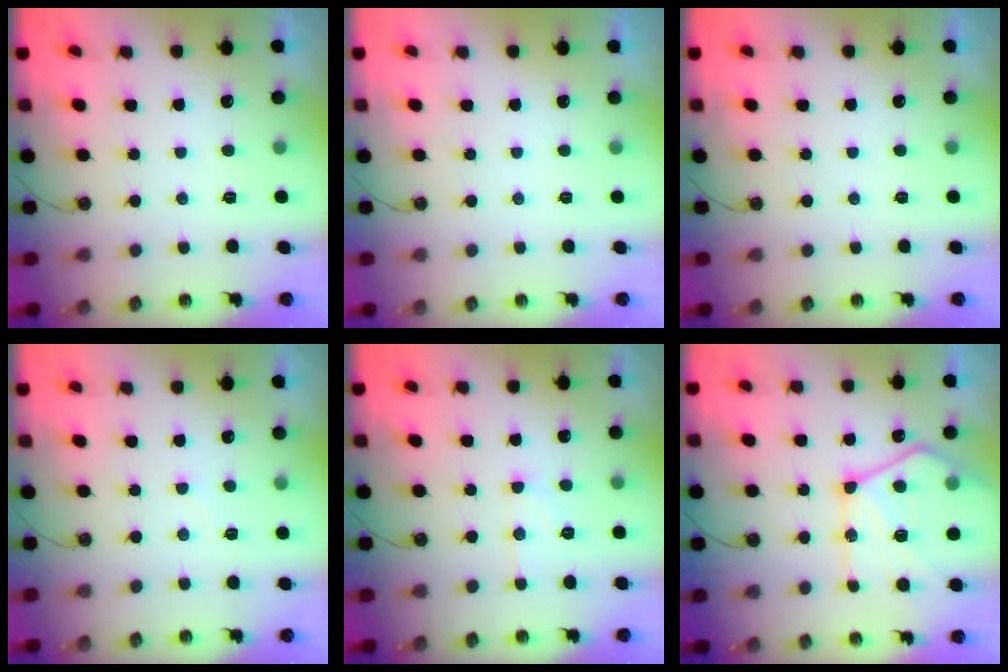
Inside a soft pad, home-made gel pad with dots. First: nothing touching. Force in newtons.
{"total": 0.0}
{"total": 0.0}
{"total": 2.9, "press": 2.9, "slide": 0.4}
{"total": 7.6, "press": 7.6, "slide": 0.6}
{"total": 17.9, "press": 17.9, "slide": 1.4}